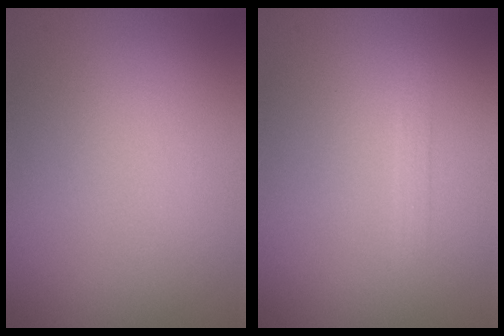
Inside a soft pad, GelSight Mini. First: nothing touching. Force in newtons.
{"total": 0.8, "press": 0.8, "slide": 0.0}